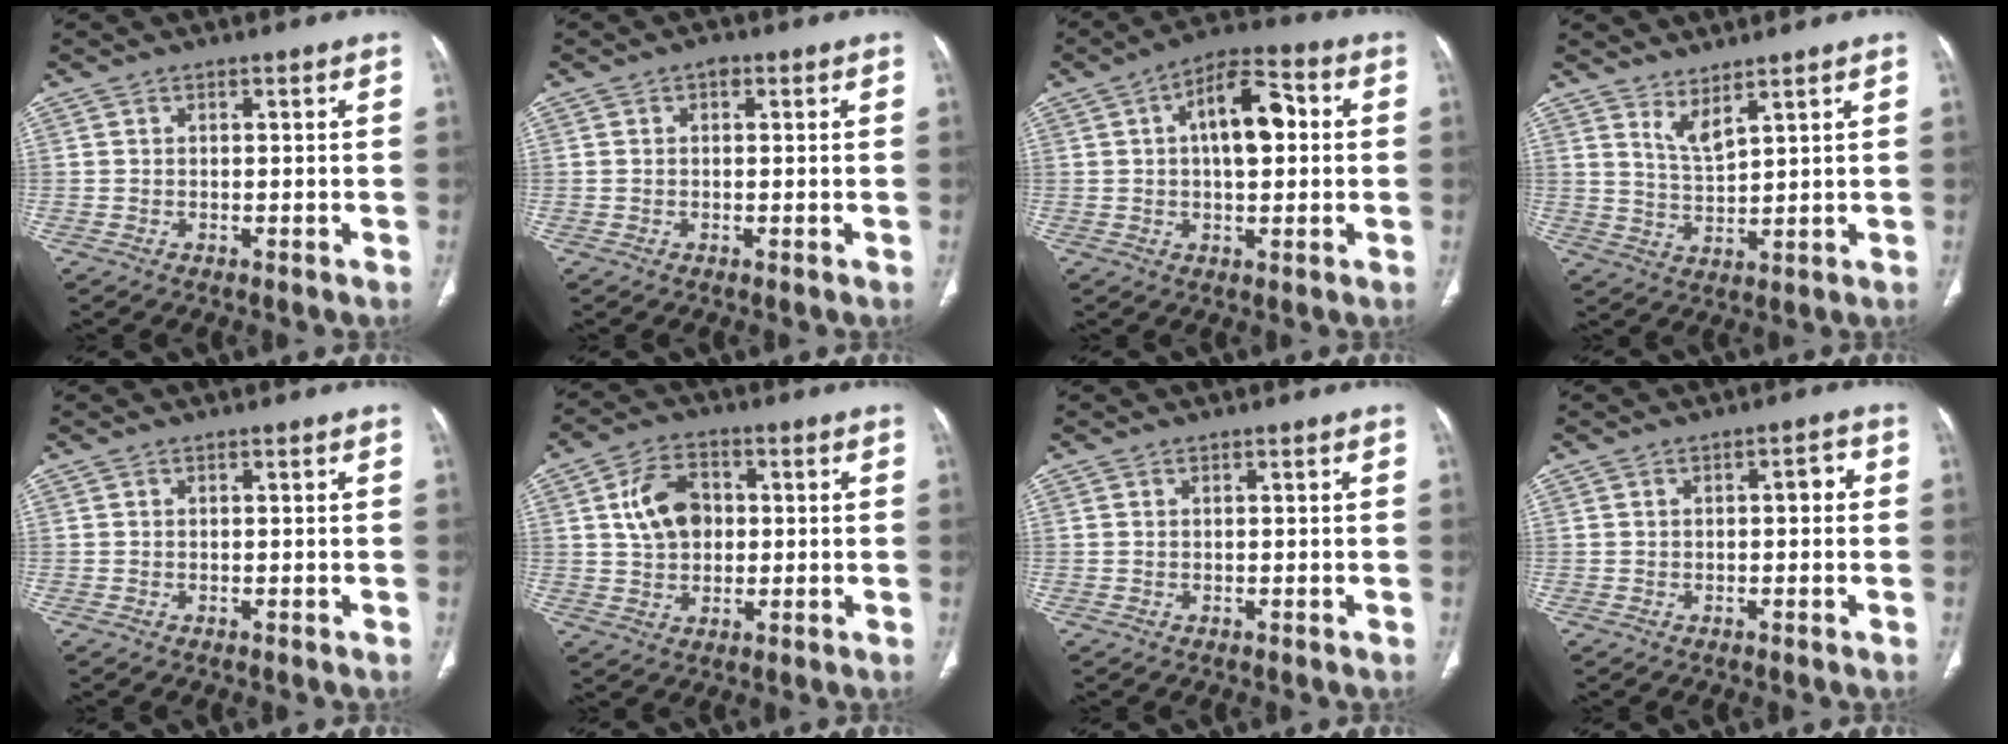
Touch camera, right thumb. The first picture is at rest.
{"total": 1.4, "force": [0.4, 1.0, 0.9], "torque": [-0.012, 0.005, 0.004]}
{"total": 11.5, "force": [1.9, 5.6, 9.9], "torque": [-0.142, 0.022, 0.021]}
{"total": 4.3, "force": [3.2, 0.8, 2.7], "torque": [-0.053, -0.039, 0.070]}
{"total": 0.0}
{"total": 9.3, "force": [1.5, 6.7, 6.3], "torque": [-0.093, 0.007, 0.024]}
{"total": 0.0}
{"total": 2.6, "force": [0.1, 1.3, 2.2], "torque": [-0.023, 0.012, -0.005]}